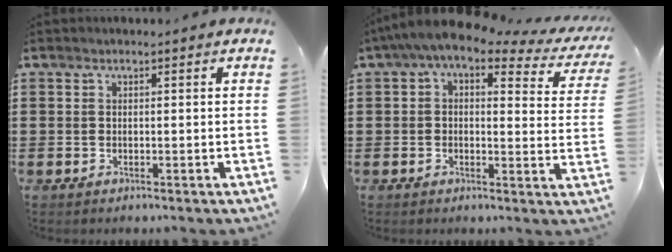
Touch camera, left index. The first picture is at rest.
{"total": 5.5, "force": [3.4, 0.9, 4.3], "torque": [-0.094, -0.019, 0.057]}